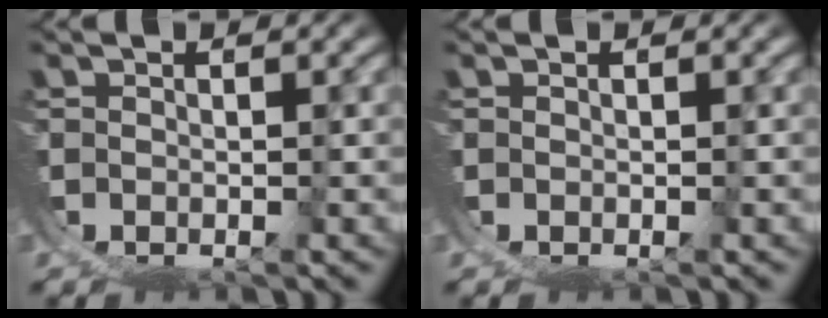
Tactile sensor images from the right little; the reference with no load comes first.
{"total": 0.0}